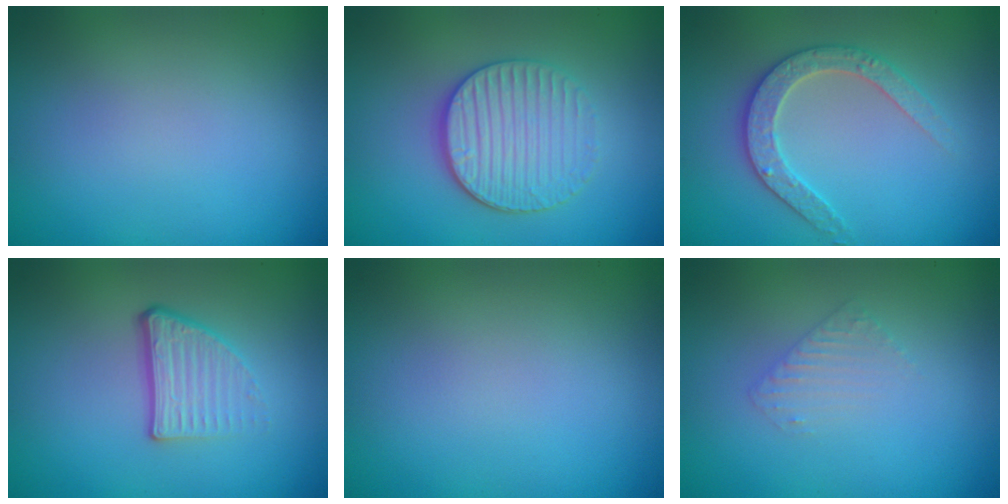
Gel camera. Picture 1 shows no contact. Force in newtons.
{"total": 4.0, "press": 3.4, "slide": 2.0}
{"total": 2.9, "press": 2.9, "slide": 0.5}
{"total": 3.6, "press": 2.2, "slide": 2.8}
{"total": 0.0}
{"total": 1.3, "press": 1.3, "slide": 0.3}